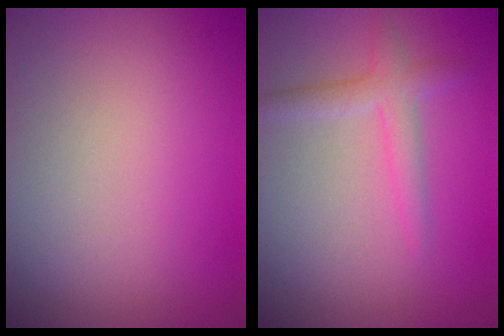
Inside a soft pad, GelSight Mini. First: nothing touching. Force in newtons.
{"total": 2.3, "press": 2.3, "slide": 0.1}